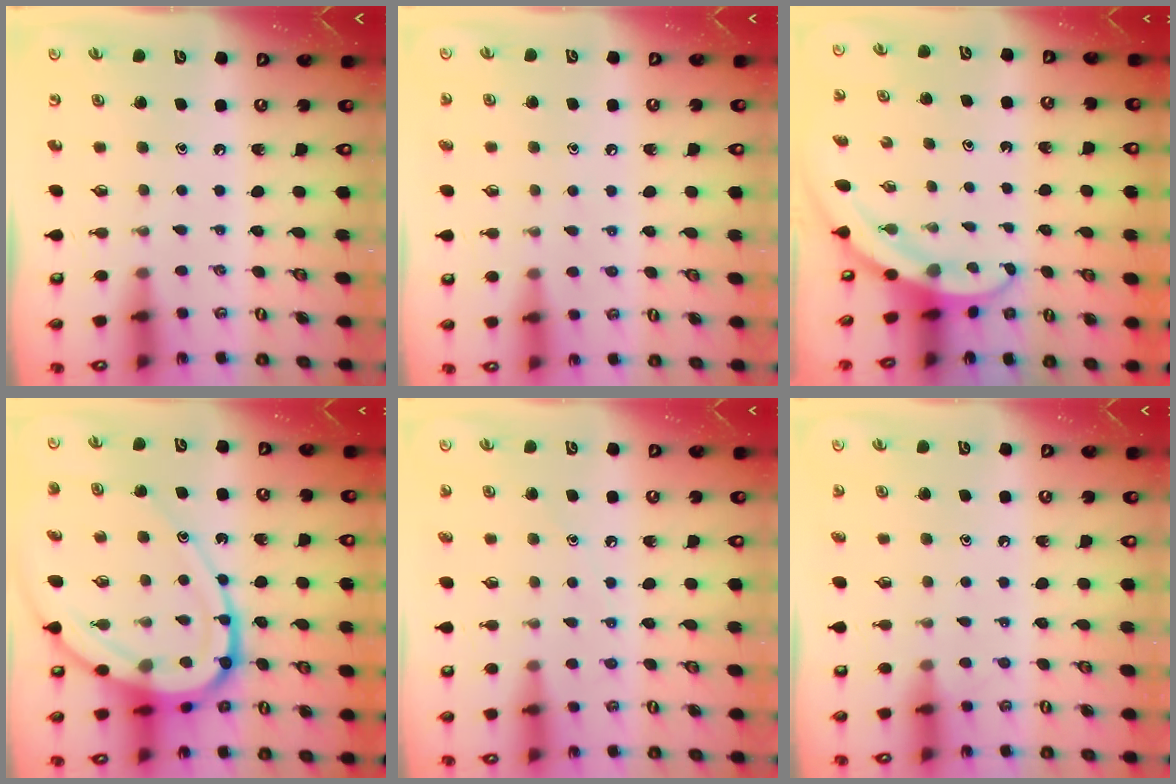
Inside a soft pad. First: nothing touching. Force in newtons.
{"total": 5.4, "press": 5.4, "slide": 0.5}
{"total": 3.1, "press": 3.1, "slide": 0.1}
{"total": 19.1, "press": 19.0, "slide": 2.0}
{"total": 4.9, "press": 4.8, "slide": 0.5}
{"total": 3.0, "press": 3.0, "slide": 0.3}